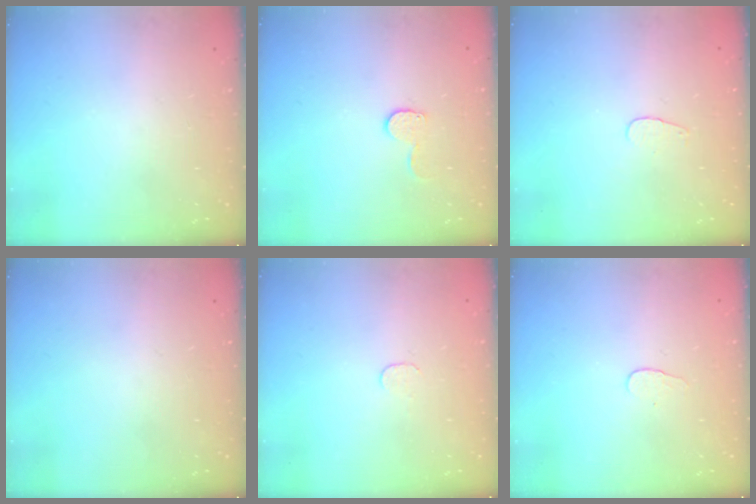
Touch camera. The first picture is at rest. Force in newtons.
{"total": 7.1, "press": 7.1, "slide": 0.4}
{"total": 3.2, "press": 3.2, "slide": 0.3}
{"total": 0.0}
{"total": 3.1, "press": 3.1, "slide": 0.3}
{"total": 3.1, "press": 3.1, "slide": 0.3}